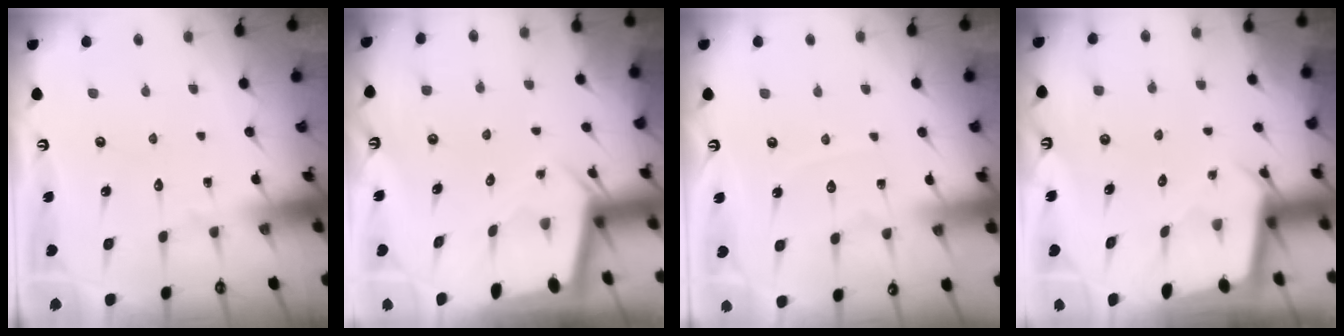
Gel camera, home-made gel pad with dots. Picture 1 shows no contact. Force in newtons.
{"total": 2.4, "press": 2.4, "slide": 0.2}
{"total": 3.3, "press": 3.3, "slide": 0.4}
{"total": 2.4, "press": 2.4, "slide": 0.2}